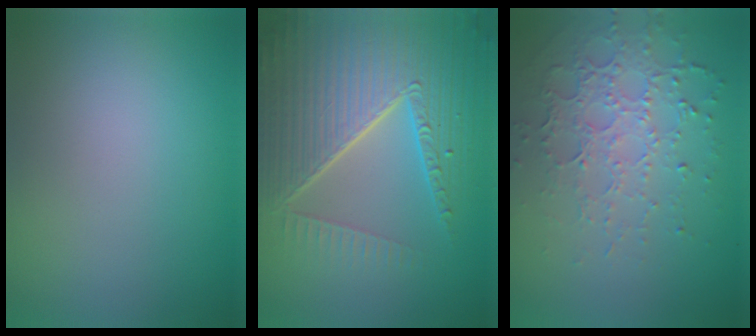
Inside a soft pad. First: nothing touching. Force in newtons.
{"total": 8.7, "press": 6.1, "slide": 6.2}
{"total": 4.9, "press": 3.3, "slide": 3.6}